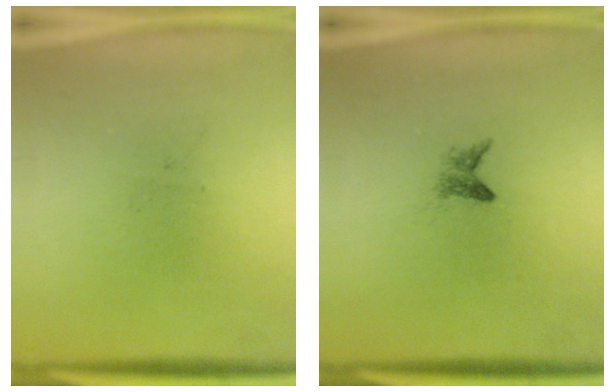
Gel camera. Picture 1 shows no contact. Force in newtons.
{"total": 1.4}